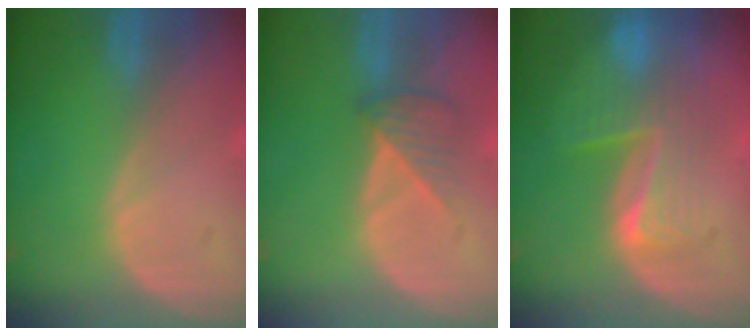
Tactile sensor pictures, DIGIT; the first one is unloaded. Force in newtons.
{"total": 3.4, "press": 3.3, "slide": 0.8}
{"total": 7.6, "press": 7.1, "slide": 2.5}